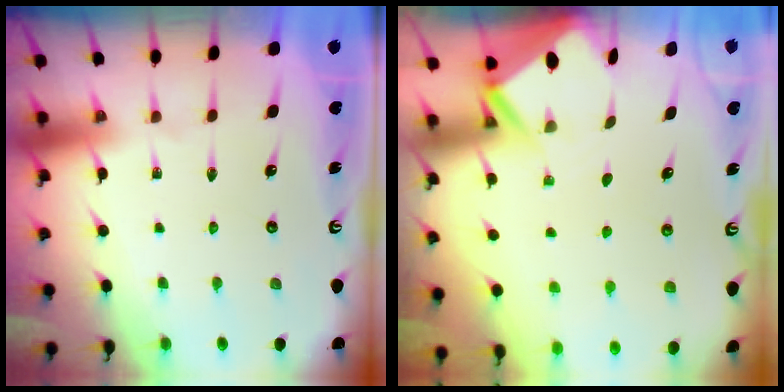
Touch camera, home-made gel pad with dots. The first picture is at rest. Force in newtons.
{"total": 2.9, "press": 2.9, "slide": 0.3}